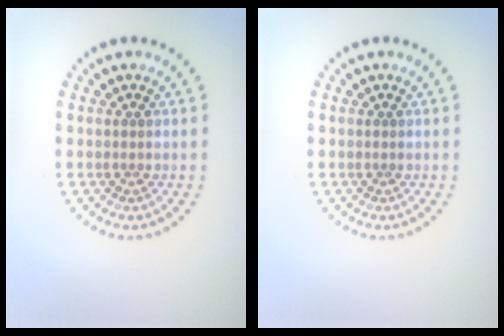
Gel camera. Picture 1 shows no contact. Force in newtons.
{"total": 0.0}